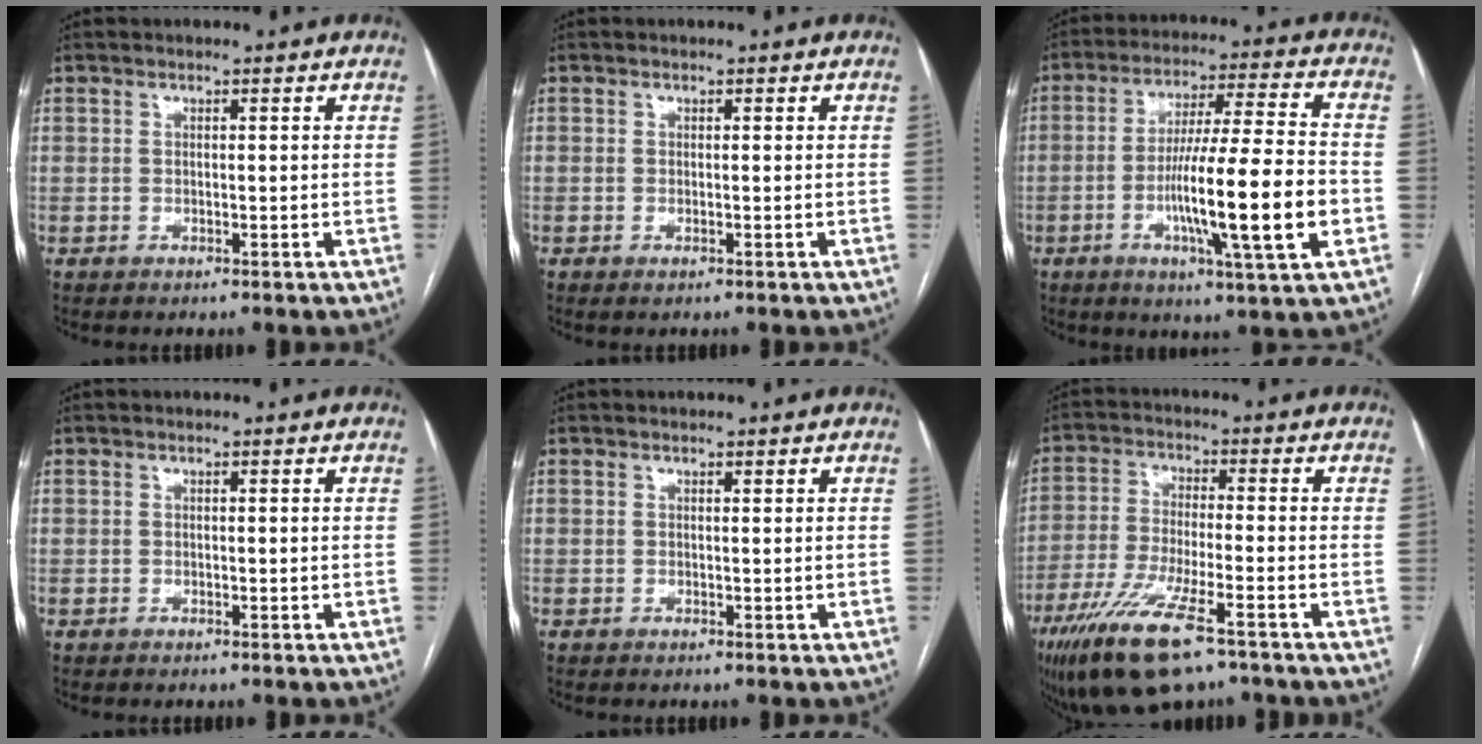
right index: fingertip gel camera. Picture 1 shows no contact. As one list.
[{"total": 0.6, "force": [-0.1, 0.1, 0.5], "torque": [-0.012, -0.002, -0.002]}, {"total": 16.4, "force": [-4.1, 0.3, 15.9], "torque": [-0.271, -0.008, -0.071]}, {"total": 0.0}, {"total": 0.0}, {"total": 14.1, "force": [-8.9, 2.6, 10.6], "torque": [-0.214, -0.036, -0.154]}]